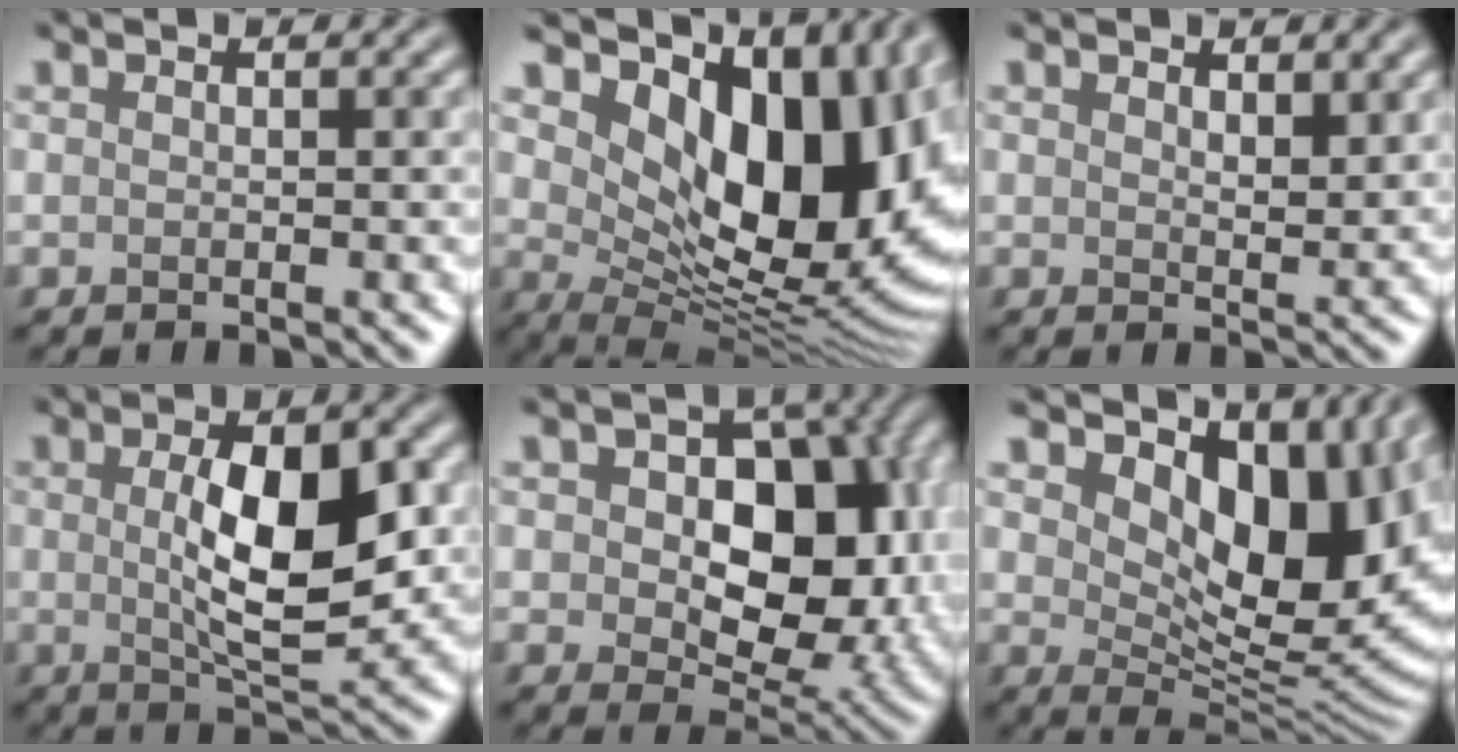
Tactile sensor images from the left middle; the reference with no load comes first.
{"total": 14.9, "force": [4.7, 8.2, 11.6], "torque": [-0.145, -0.013, 0.089]}
{"total": 1.8, "force": [1.3, 0.8, 1.0], "torque": [-0.015, -0.006, 0.026]}
{"total": 7.9, "force": [0.4, 3.2, 7.2], "torque": [-0.121, -0.005, 0.012]}
{"total": 11.1, "force": [1.3, 7.2, 8.4], "torque": [-0.115, -0.003, 0.020]}
{"total": 13.6, "force": [5.6, 7.1, 10.1], "torque": [-0.130, -0.007, 0.095]}